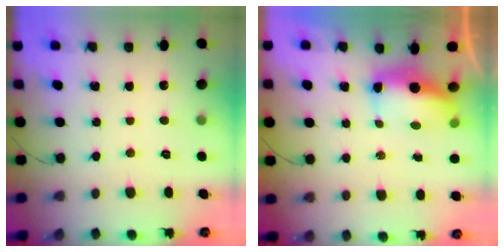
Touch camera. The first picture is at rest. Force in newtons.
{"total": 8.2, "press": 8.1, "slide": 1.0}